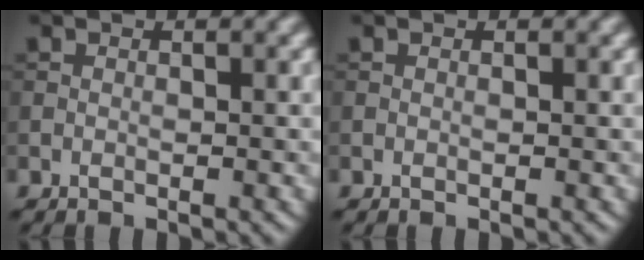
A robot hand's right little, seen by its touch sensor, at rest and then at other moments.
{"total": 0.0}